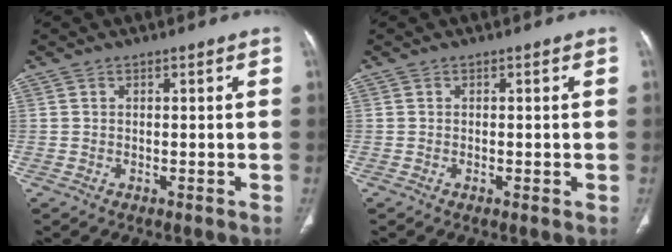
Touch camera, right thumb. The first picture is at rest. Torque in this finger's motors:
{"motor_torque": [-0.32, -0.67, -0.23, 0.23, -0.02]}